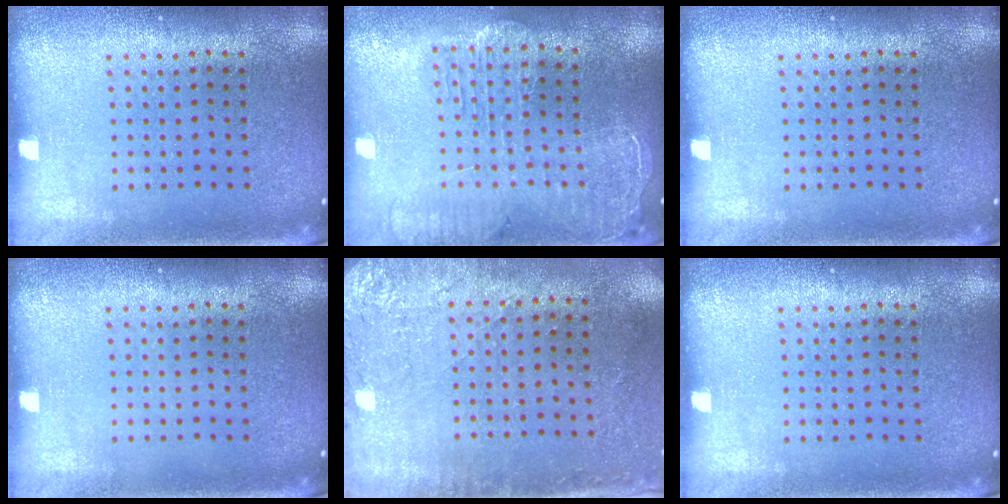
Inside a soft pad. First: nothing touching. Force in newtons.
{"total": 2.3, "press": 2.0, "slide": 1.1}
{"total": 0.0}
{"total": 0.0}
{"total": 2.9, "press": 2.3, "slide": 1.7}
{"total": 0.0}